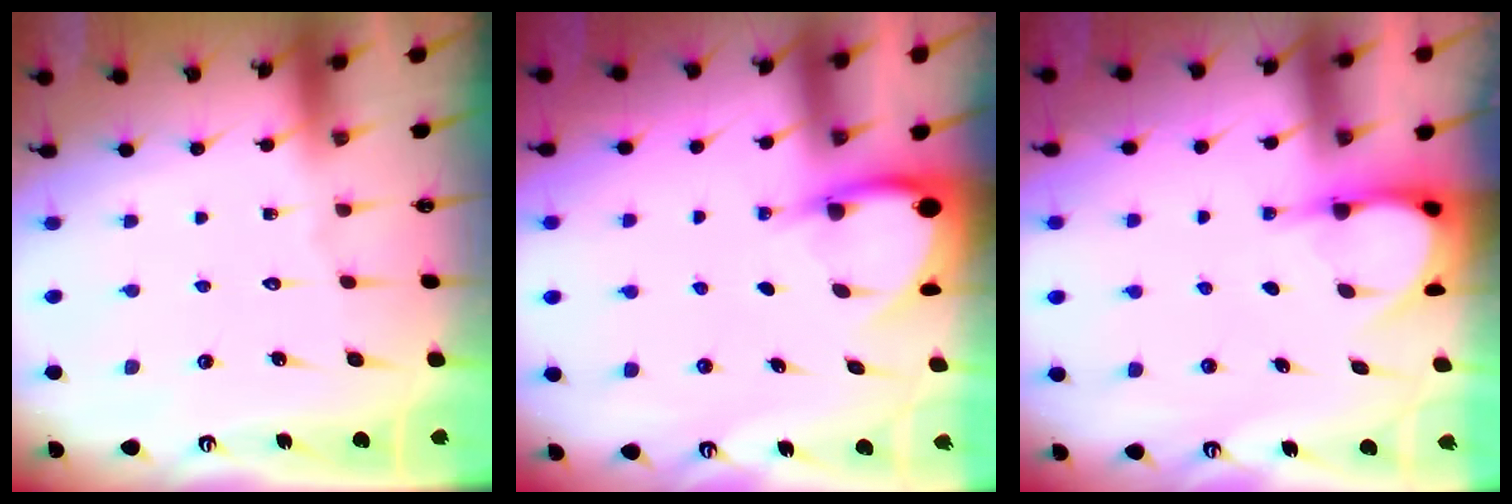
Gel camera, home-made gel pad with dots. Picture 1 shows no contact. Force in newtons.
{"total": 4.0, "press": 4.0, "slide": 0.4}
{"total": 4.2, "press": 4.2, "slide": 0.4}